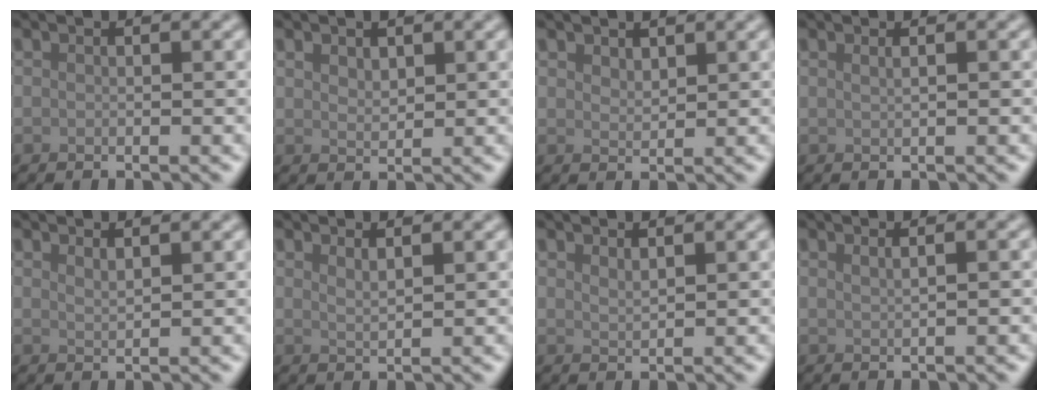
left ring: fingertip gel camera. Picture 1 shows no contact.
{"total": 1.6, "force": [0.9, 0.9, 1.0], "torque": [-0.019, 0.000, 0.021]}
{"total": 1.3, "force": [1.1, 0.5, 0.4], "torque": [-0.011, 0.000, 0.024]}
{"total": 0.8, "force": [0.4, 0.3, 0.6], "torque": [-0.005, -0.002, 0.003]}
{"total": 1.2, "force": [1.1, 0.2, 0.5], "torque": [-0.006, 0.001, 0.018]}
{"total": 1.4, "force": [1.1, 0.4, 0.8], "torque": [-0.011, -0.001, 0.018]}
{"total": 1.2, "force": [1.1, 0.2, 0.4], "torque": [-0.006, 0.001, 0.019]}
{"total": 1.4, "force": [0.7, 0.6, 1.0], "torque": [-0.005, -0.001, 0.001]}